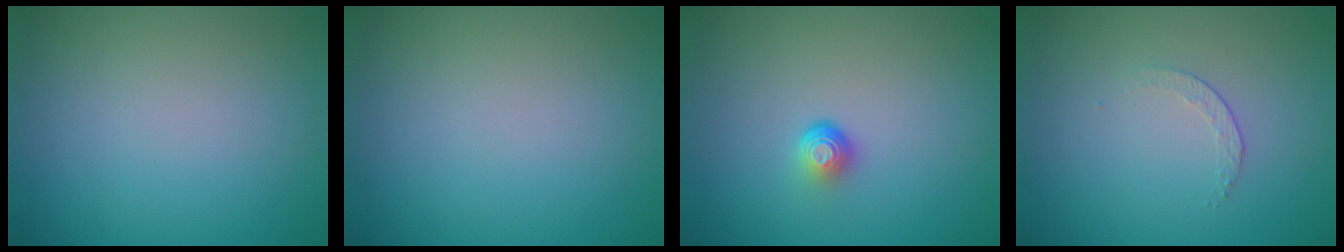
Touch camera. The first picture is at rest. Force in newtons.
{"total": 0.0}
{"total": 1.9, "press": 1.1, "slide": 1.5}
{"total": 1.2, "press": 0.5, "slide": 1.1}